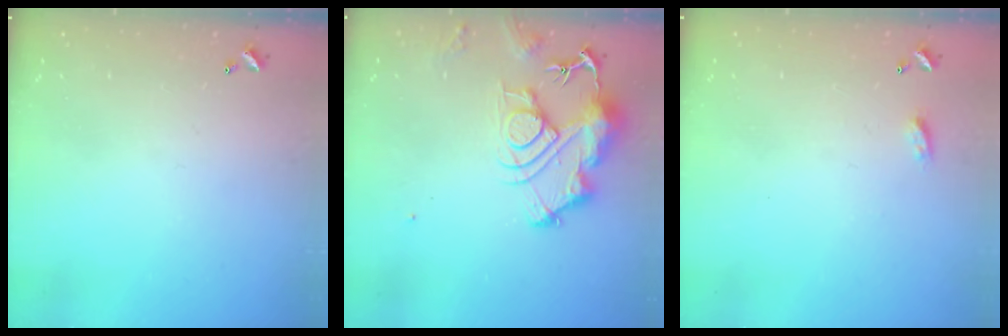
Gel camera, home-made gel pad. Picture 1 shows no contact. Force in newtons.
{"total": 12.2, "press": 12.1, "slide": 1.4}
{"total": 3.1, "press": 3.0, "slide": 0.4}